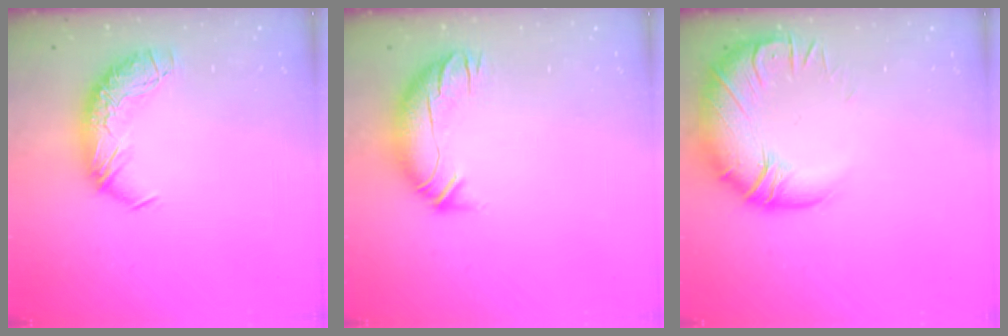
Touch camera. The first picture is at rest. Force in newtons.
{"total": 3.3, "press": 2.6, "slide": 2.1}
{"total": 3.2, "press": 1.0, "slide": 3.0}